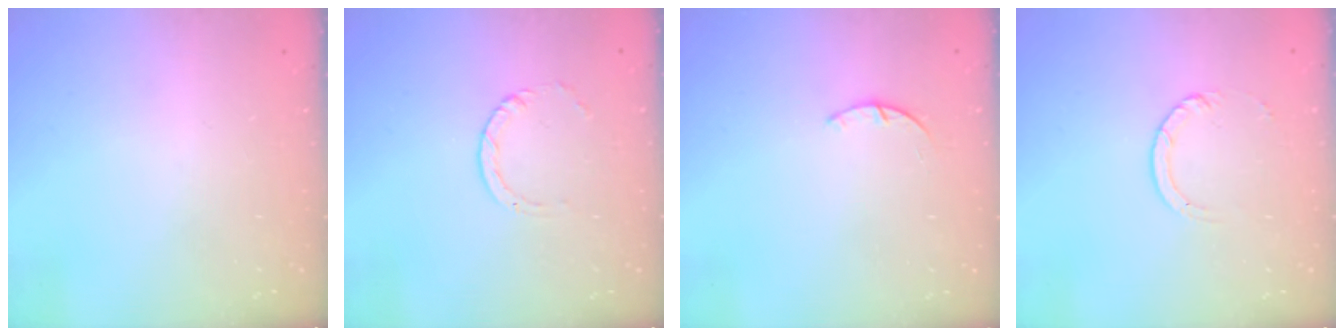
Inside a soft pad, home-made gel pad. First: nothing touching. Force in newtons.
{"total": 1.0, "press": 1.0, "slide": 0.1}
{"total": 1.4, "press": 1.4, "slide": 0.3}
{"total": 3.0, "press": 2.9, "slide": 0.4}